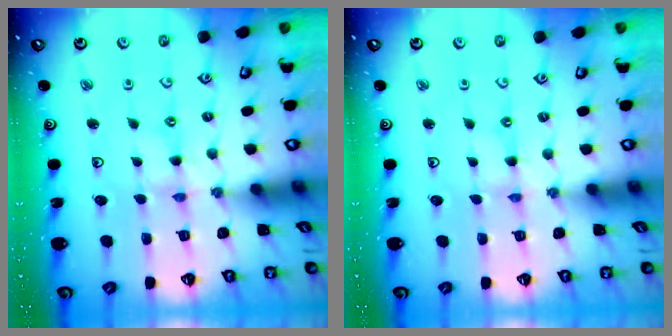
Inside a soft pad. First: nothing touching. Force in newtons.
{"total": 0.0}